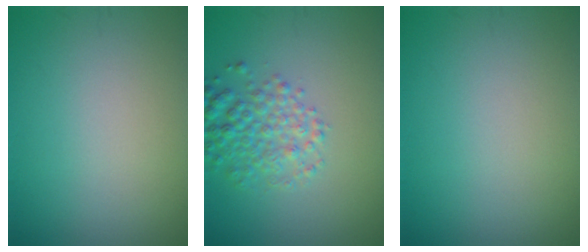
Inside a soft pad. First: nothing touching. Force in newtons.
{"total": 3.5, "press": 3.5, "slide": 0.2}
{"total": 0.0}